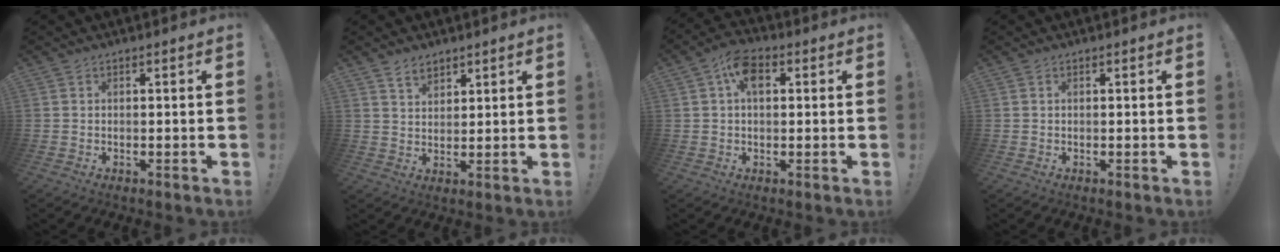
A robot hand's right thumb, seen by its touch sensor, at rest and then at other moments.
{"total": 5.0, "force": [3.8, 2.8, 1.6], "torque": [-0.017, -0.022, 0.070]}
{"total": 7.4, "force": [2.1, 4.5, 5.5], "torque": [-0.093, 0.007, 0.040]}
{"total": 0.0}